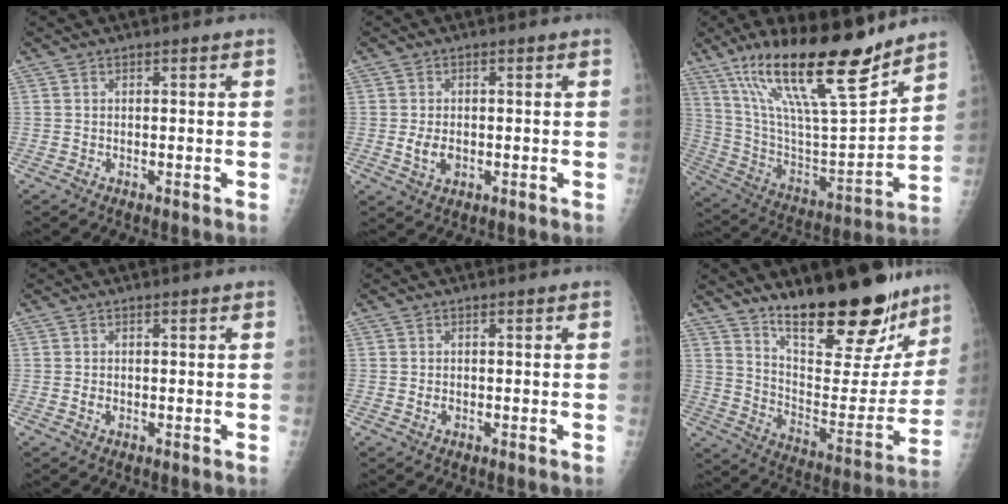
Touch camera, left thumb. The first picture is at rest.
{"total": 3.6, "force": [-0.6, 2.5, 2.6], "torque": [-0.044, -0.002, -0.005]}
{"total": 26.2, "force": [17.6, 6.1, 18.5], "torque": [-0.298, -0.067, 0.312]}
{"total": 1.1, "force": [-0.1, 0.8, 0.8], "torque": [-0.010, 0.000, -0.001]}
{"total": 1.1, "force": [-0.2, 0.8, 0.7], "torque": [-0.011, 0.000, -0.002]}
{"total": 25.3, "force": [18.7, 8.3, 14.8], "torque": [-0.171, -0.113, 0.283]}